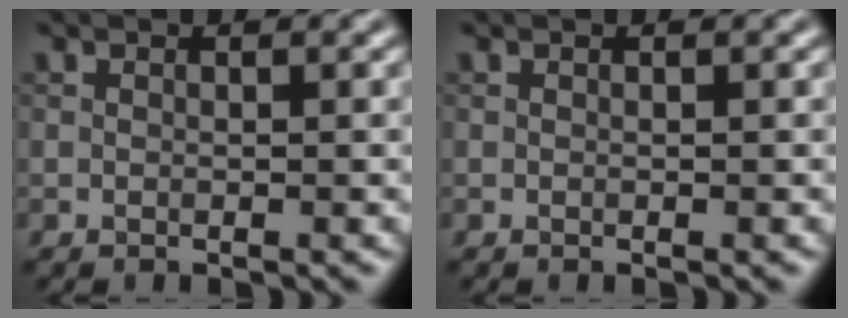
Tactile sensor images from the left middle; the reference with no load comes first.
{"total": 0.0}